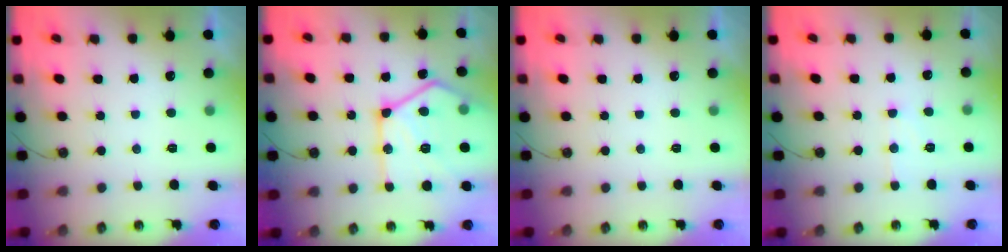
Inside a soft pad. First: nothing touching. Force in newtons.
{"total": 23.4, "press": 23.2, "slide": 2.5}
{"total": 0.0}
{"total": 6.1, "press": 6.1, "slide": 0.4}